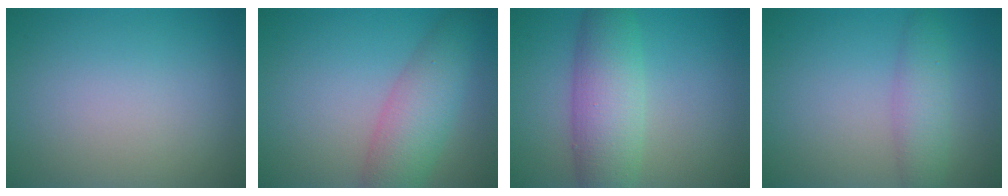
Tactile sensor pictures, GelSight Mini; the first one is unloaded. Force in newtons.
{"total": 5.3, "press": 5.3, "slide": 0.2}
{"total": 6.3, "press": 6.3, "slide": 0.2}
{"total": 3.0, "press": 3.0, "slide": 0.0}